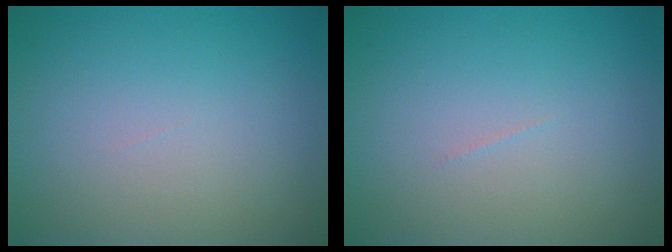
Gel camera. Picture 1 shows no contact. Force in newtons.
{"total": 0.0}